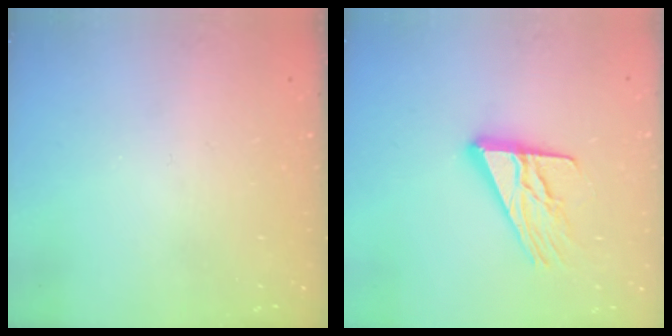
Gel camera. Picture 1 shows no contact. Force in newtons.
{"total": 13.9, "press": 13.9, "slide": 1.1}